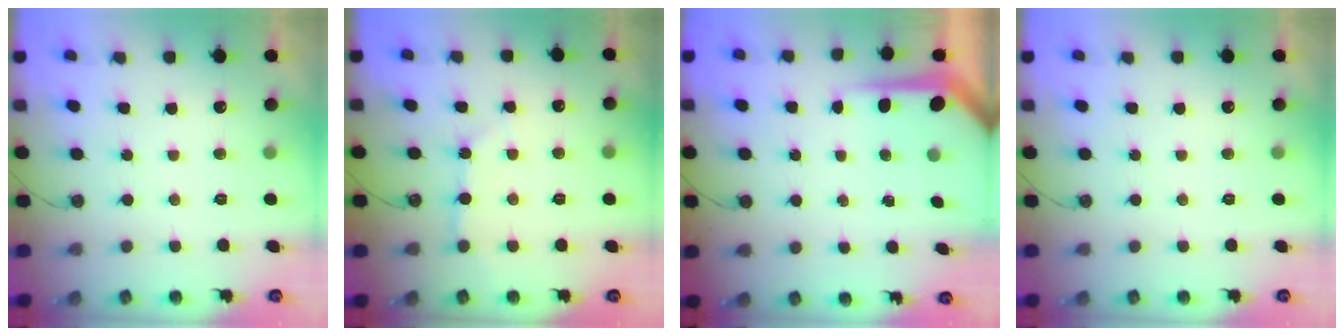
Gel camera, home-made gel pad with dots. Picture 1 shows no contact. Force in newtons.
{"total": 2.7, "press": 2.7, "slide": 0.4}
{"total": 4.5, "press": 4.5, "slide": 0.2}
{"total": 0.0}